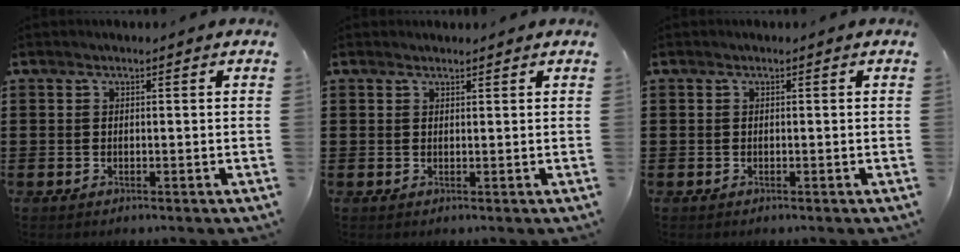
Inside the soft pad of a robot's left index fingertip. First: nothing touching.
{"total": 0.8, "force": [0.8, 0.0, 0.1], "torque": [-0.004, -0.001, 0.016]}
{"total": 0.0}